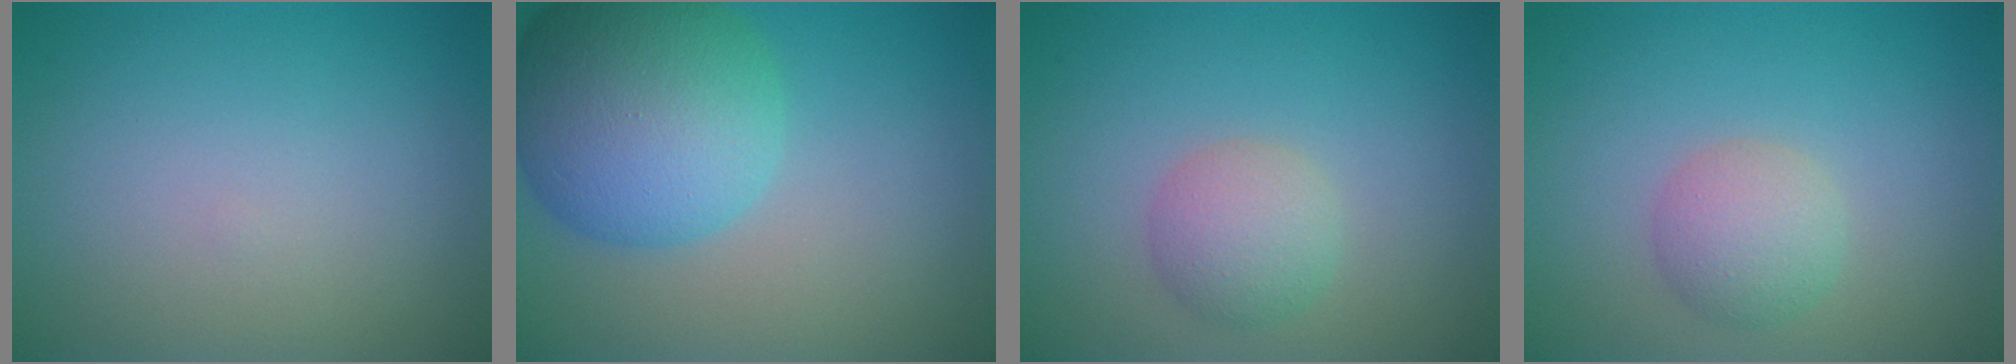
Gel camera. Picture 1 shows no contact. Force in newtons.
{"total": 10.4, "press": 10.3, "slide": 0.3}
{"total": 2.9, "press": 2.9, "slide": 0.0}
{"total": 2.9, "press": 2.9, "slide": 0.0}